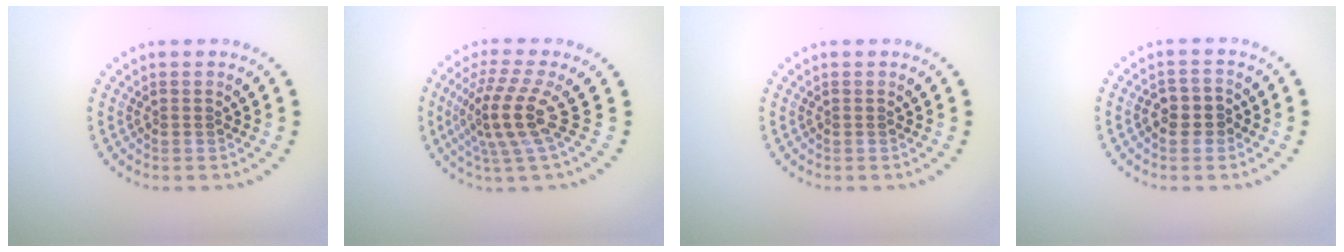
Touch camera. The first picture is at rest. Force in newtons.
{"total": 4.5, "press": 3.2, "slide": 3.2}
{"total": 0.0}
{"total": 2.3, "press": 2.2, "slide": 0.7}